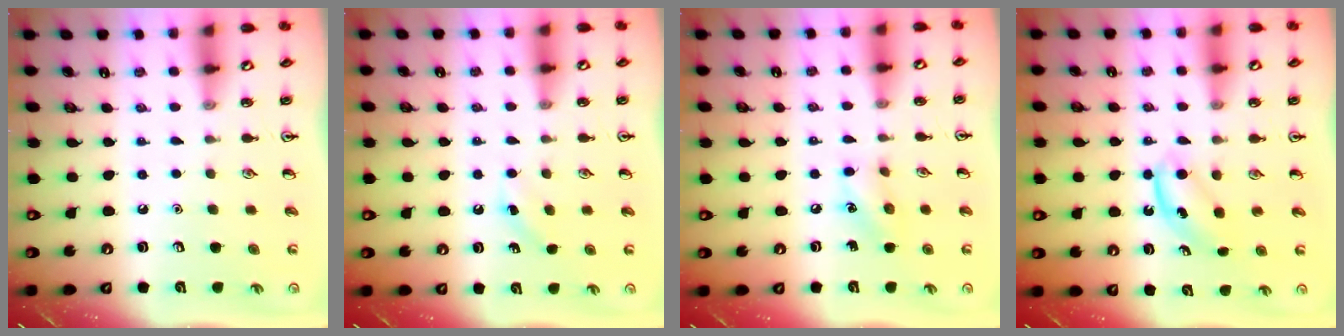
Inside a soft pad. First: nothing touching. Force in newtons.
{"total": 2.8, "press": 2.6, "slide": 0.9}
{"total": 7.6, "press": 7.5, "slide": 1.2}
{"total": 5.0, "press": 4.9, "slide": 1.1}